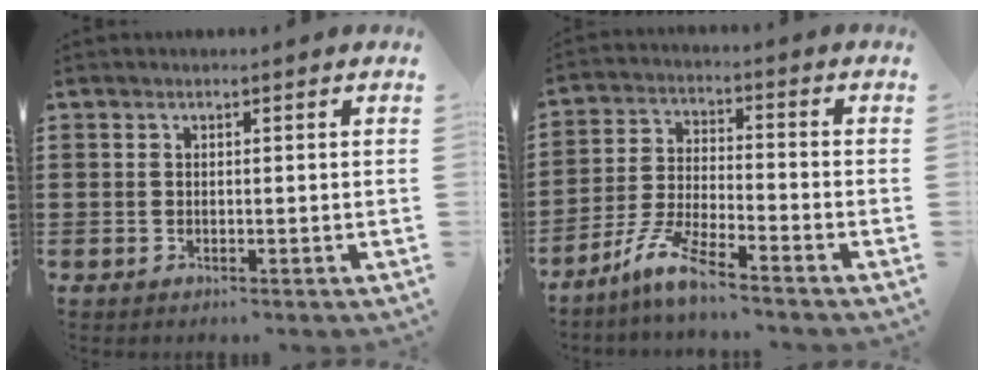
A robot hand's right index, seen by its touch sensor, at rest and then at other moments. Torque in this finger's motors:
{"motor_torque": [-1.05, 1.09, 0.43, 0.13]}